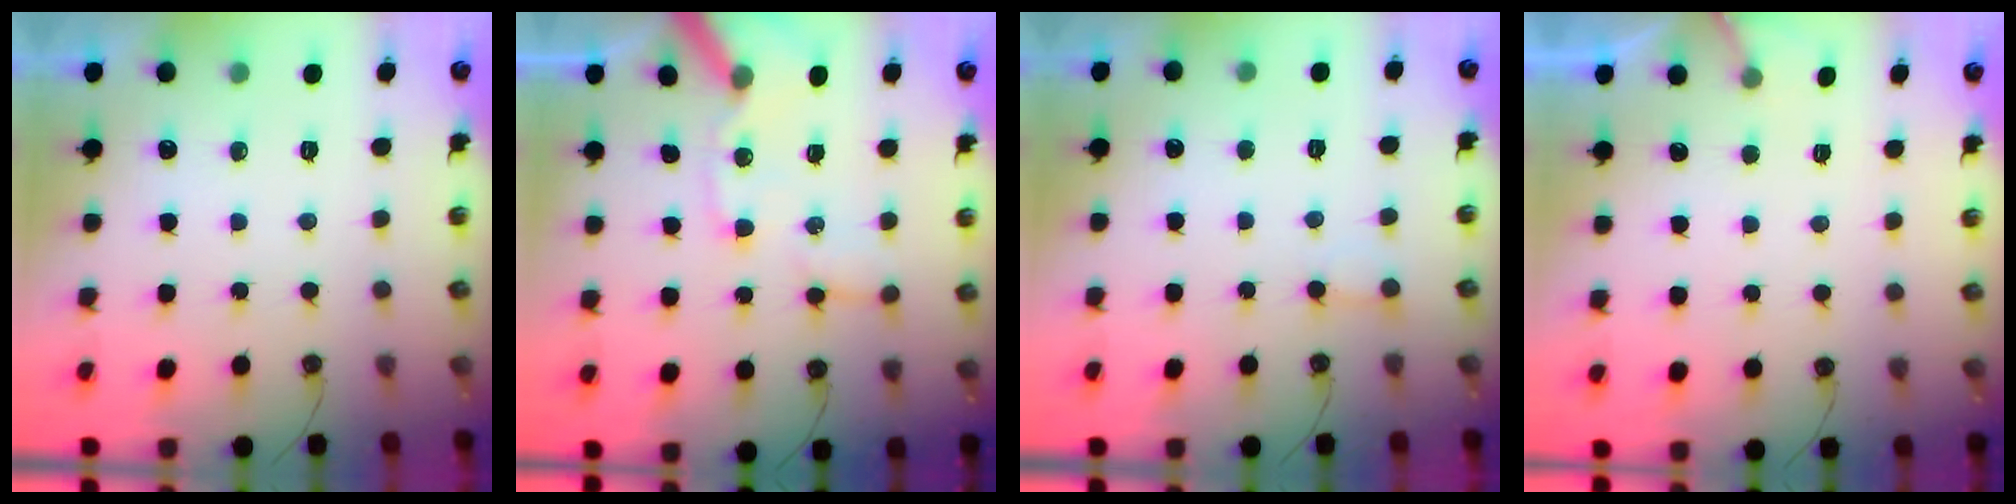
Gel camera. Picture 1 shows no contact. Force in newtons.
{"total": 12.8, "press": 12.8, "slide": 1.4}
{"total": 1.9, "press": 1.9, "slide": 0.2}
{"total": 3.4, "press": 3.4, "slide": 0.2}